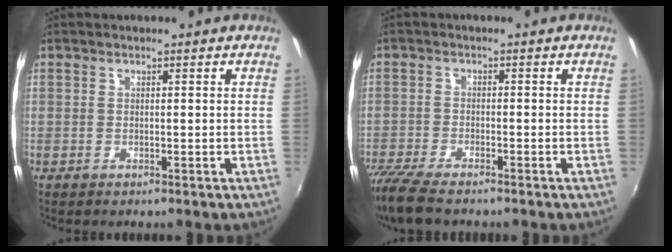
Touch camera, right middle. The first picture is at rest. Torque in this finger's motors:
{"motor_torque": [0.90, -0.86, 0.09, 0.07]}